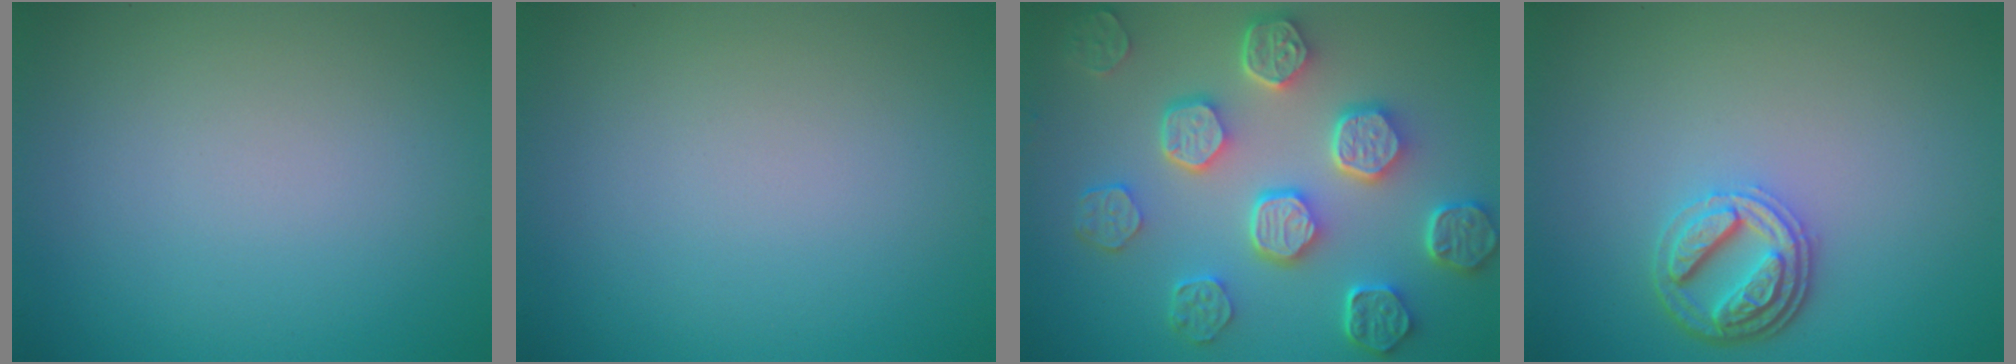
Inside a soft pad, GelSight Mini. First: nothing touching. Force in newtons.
{"total": 0.0}
{"total": 7.6, "press": 5.9, "slide": 4.8}
{"total": 3.7, "press": 3.0, "slide": 2.1}